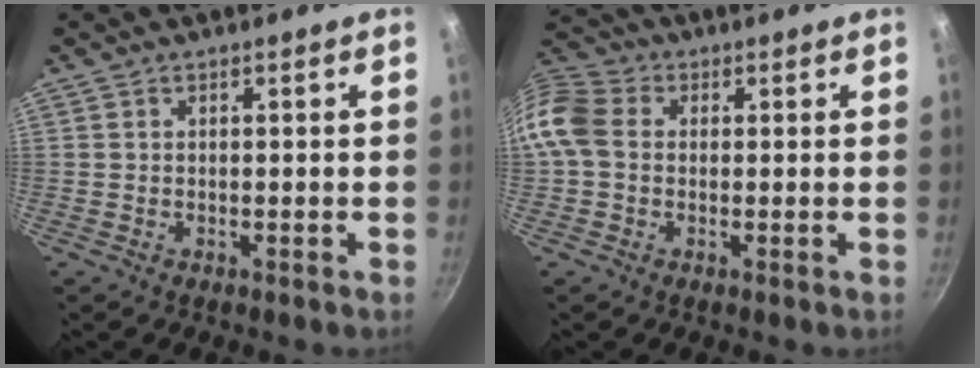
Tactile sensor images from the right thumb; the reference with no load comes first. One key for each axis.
{"total": 11.9, "fx": 0.5, "fy": 9.5, "fz": 7.1, "tx": -0.143, "ty": 0.027, "tz": -0.010}